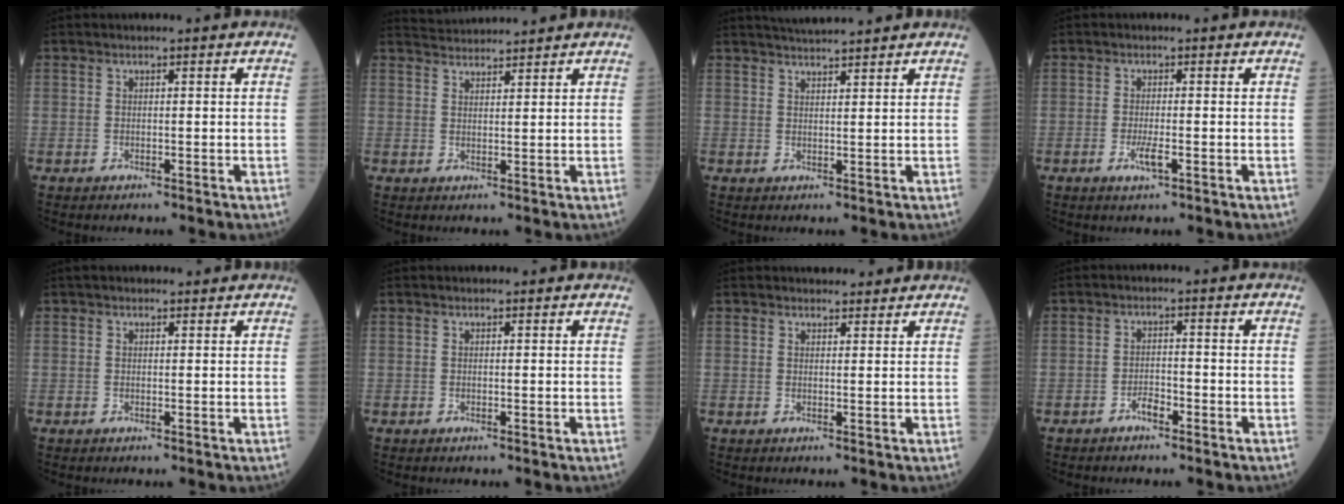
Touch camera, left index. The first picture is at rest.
{"total": 4.4, "force": [4.4, -0.3, 0.1], "torque": [-0.013, 0.029, 0.079]}
{"total": 4.8, "force": [4.5, -0.4, 1.4], "torque": [-0.025, 0.025, 0.073]}
{"total": 2.4, "force": [-1.0, 0.3, 2.2], "torque": [-0.048, -0.005, -0.017]}
{"total": 1.8, "force": [1.6, 0.7, 0.3], "torque": [-0.006, 0.019, 0.023]}
{"total": 0.6, "force": [0.6, 0.2, 0.1], "torque": [-0.009, 0.002, 0.005]}
{"total": 3.2, "force": [3.0, 1.0, 0.5], "torque": [-0.007, 0.011, 0.040]}
{"total": 2.0, "force": [-1.5, 0.6, 1.1], "torque": [-0.023, 0.002, -0.027]}